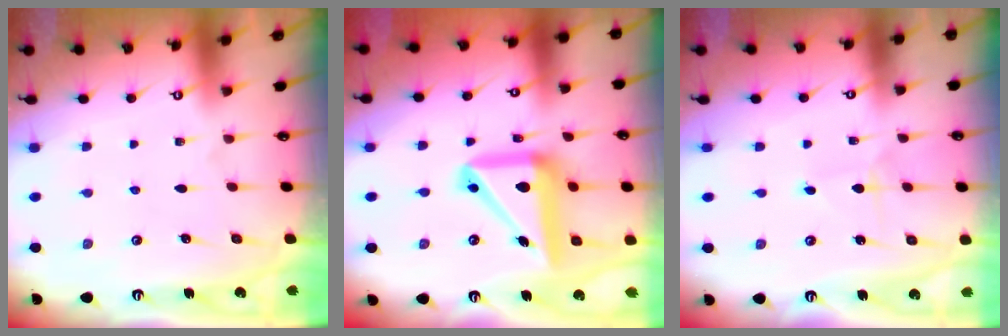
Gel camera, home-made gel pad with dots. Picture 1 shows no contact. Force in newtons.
{"total": 16.8, "press": 16.7, "slide": 2.3}
{"total": 1.6, "press": 1.6, "slide": 0.0}